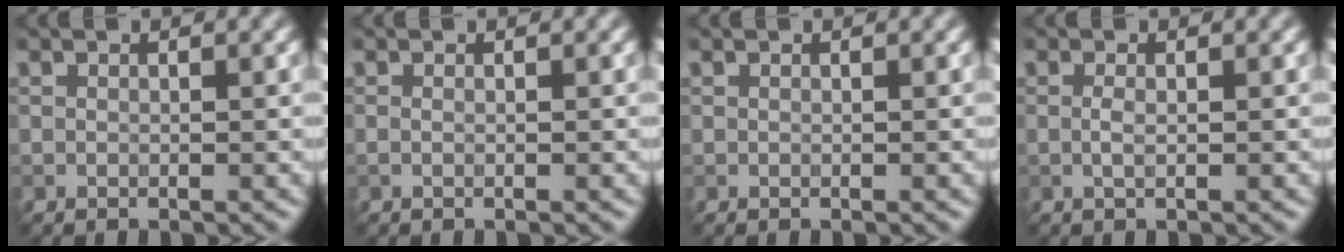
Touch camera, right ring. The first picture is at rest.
{"total": 0.0}
{"total": 0.0}
{"total": 0.9, "force": [-0.2, 0.2, 0.9], "torque": [-0.020, -0.003, -0.005]}